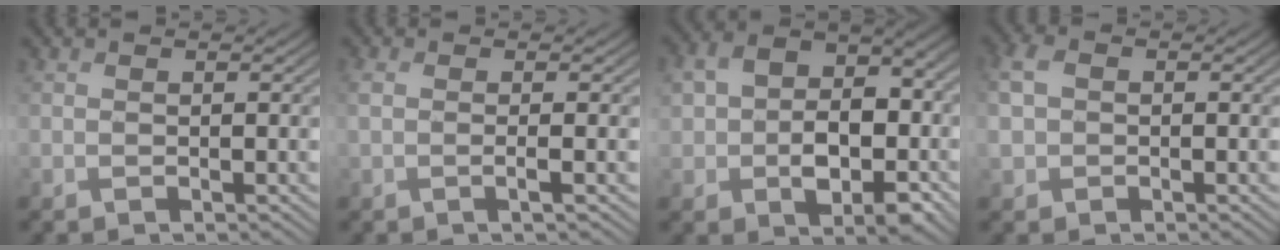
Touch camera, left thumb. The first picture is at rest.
{"total": 1.4, "force": [0.2, -0.3, 1.4], "torque": [-0.029, 0.002, -0.001]}
{"total": 10.4, "force": [-0.9, 7.4, 7.3], "torque": [-0.122, -0.014, -0.013]}
{"total": 2.7, "force": [0.1, 2.2, 1.6], "torque": [-0.052, 0.006, -0.006]}